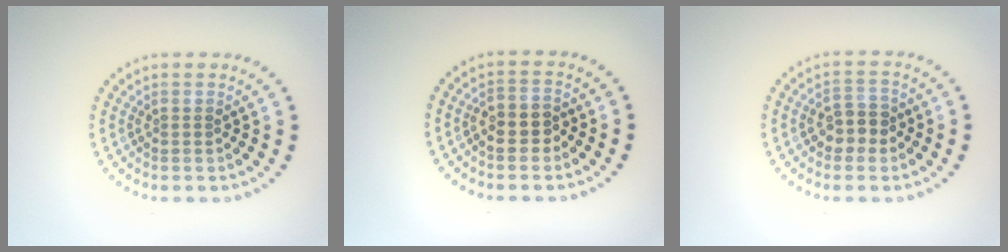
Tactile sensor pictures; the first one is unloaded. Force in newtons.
{"total": 2.0, "press": 1.9, "slide": 0.6}
{"total": 2.7, "press": 2.7, "slide": 0.4}